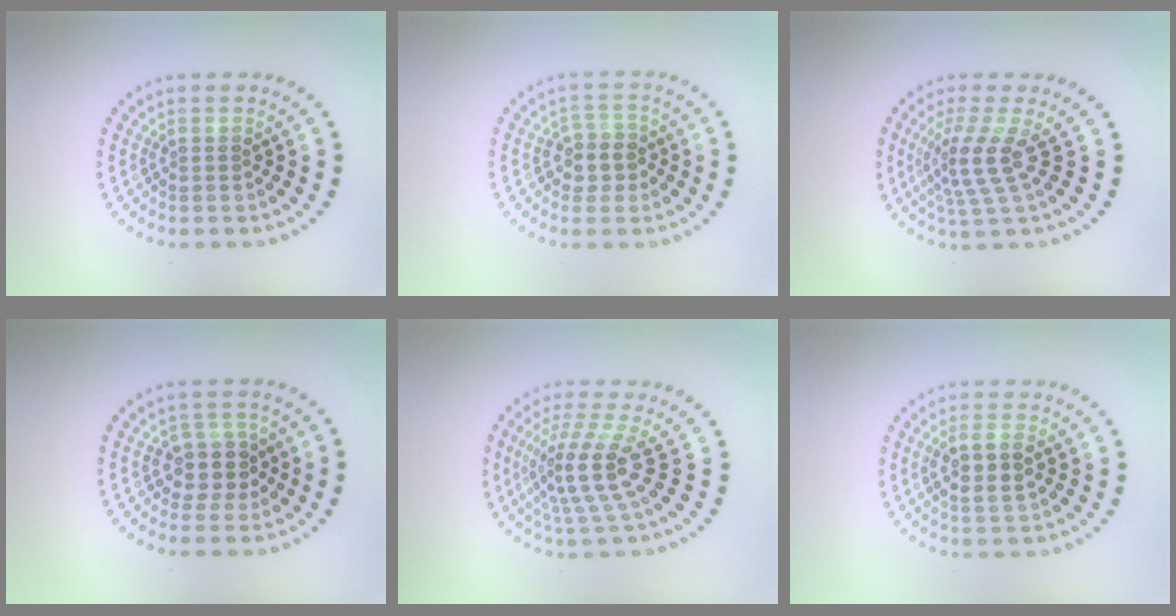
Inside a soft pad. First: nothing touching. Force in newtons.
{"total": 2.5, "press": 2.3, "slide": 0.9}
{"total": 3.5, "press": 2.6, "slide": 2.4}
{"total": 2.9, "press": 2.6, "slide": 1.3}
{"total": 4.5, "press": 3.3, "slide": 3.0}
{"total": 2.9, "press": 2.7, "slide": 0.8}